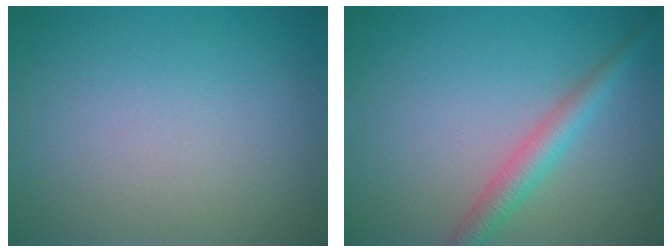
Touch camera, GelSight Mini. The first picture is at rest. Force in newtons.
{"total": 2.9, "press": 2.9, "slide": 0.1}